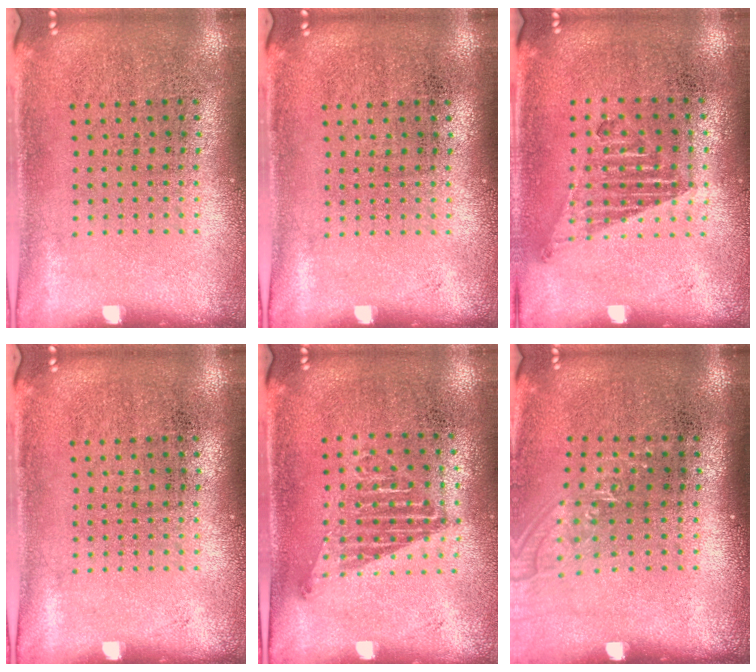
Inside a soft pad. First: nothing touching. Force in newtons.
{"total": 0.0}
{"total": 1.0, "press": 0.9, "slide": 0.4}
{"total": 0.0}
{"total": 1.1, "press": 1.0, "slide": 0.6}
{"total": 1.1, "press": 0.9, "slide": 0.6}